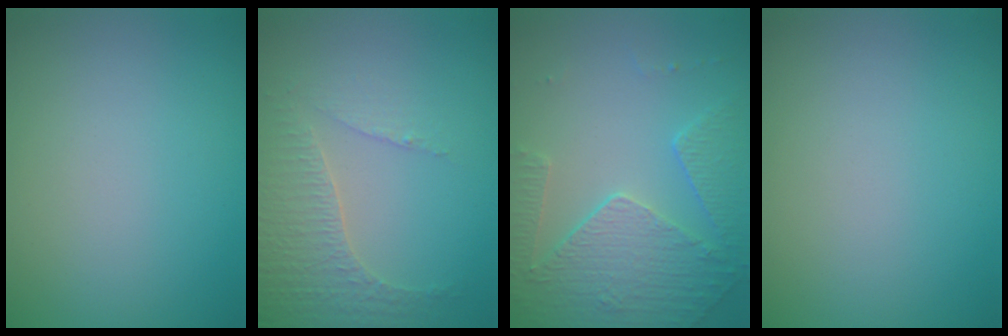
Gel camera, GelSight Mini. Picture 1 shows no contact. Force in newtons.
{"total": 4.3, "press": 3.0, "slide": 3.0}
{"total": 4.7, "press": 3.5, "slide": 3.1}
{"total": 0.0}